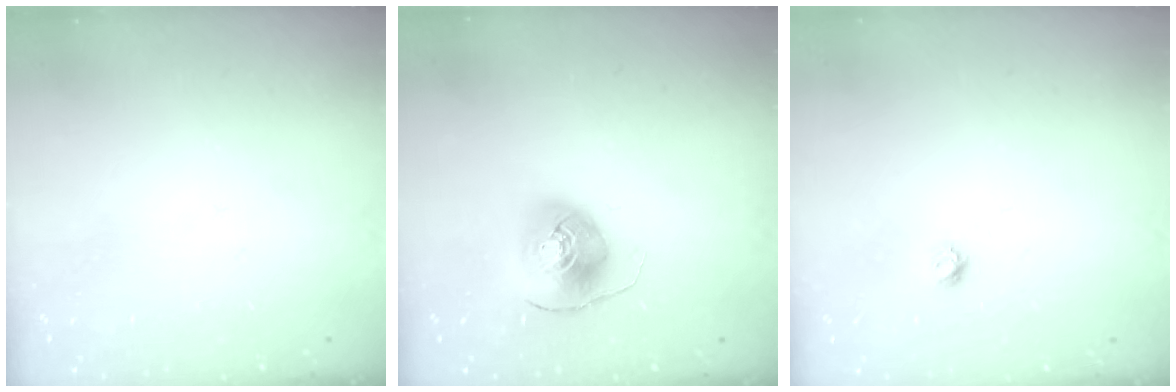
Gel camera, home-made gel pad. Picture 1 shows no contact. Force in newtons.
{"total": 9.2, "press": 9.1, "slide": 1.0}
{"total": 3.7, "press": 3.7, "slide": 0.2}